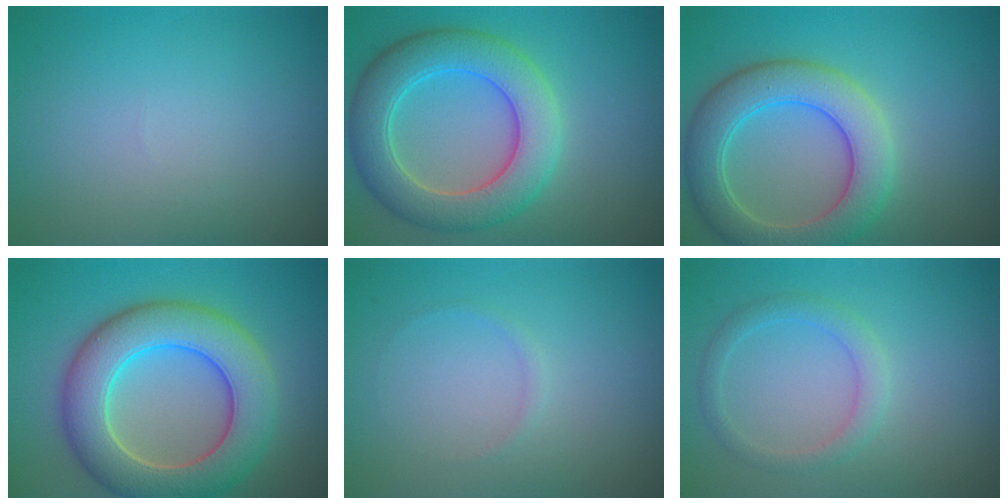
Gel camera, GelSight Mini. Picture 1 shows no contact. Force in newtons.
{"total": 7.5, "press": 7.5, "slide": 0.6}
{"total": 6.9, "press": 6.8, "slide": 0.4}
{"total": 9.3, "press": 9.2, "slide": 0.7}
{"total": 0.6, "press": 0.6, "slide": 0.1}
{"total": 2.1, "press": 2.1, "slide": 0.2}